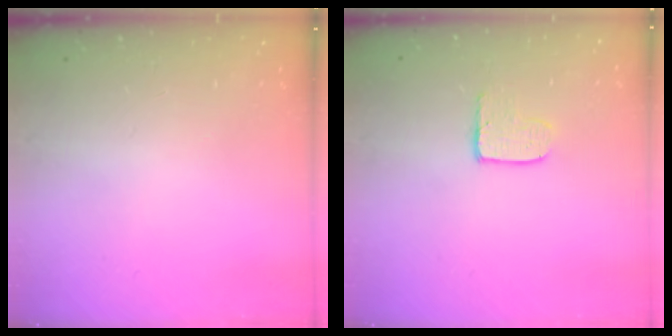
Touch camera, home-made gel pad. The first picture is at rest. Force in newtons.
{"total": 3.9, "press": 3.9, "slide": 0.4}